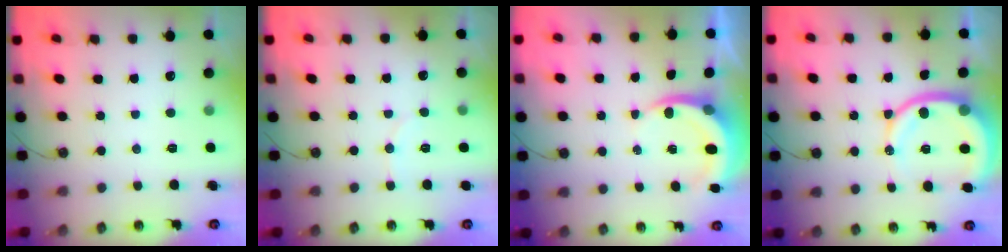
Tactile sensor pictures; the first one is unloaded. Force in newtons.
{"total": 3.8, "press": 3.7, "slide": 0.6}
{"total": 4.6, "press": 4.6, "slide": 0.2}
{"total": 12.7, "press": 12.6, "slide": 1.8}